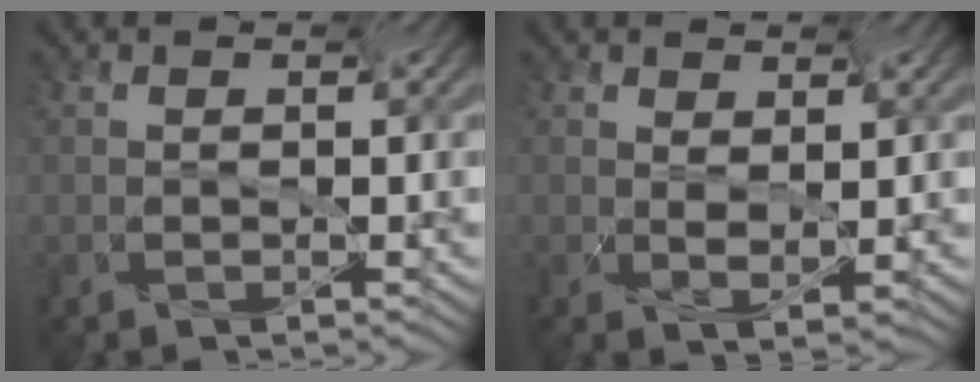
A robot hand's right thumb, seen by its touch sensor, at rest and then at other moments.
{"total": 2.4, "force": [0.6, 1.0, 2.1], "torque": [-0.055, 0.002, 0.009]}